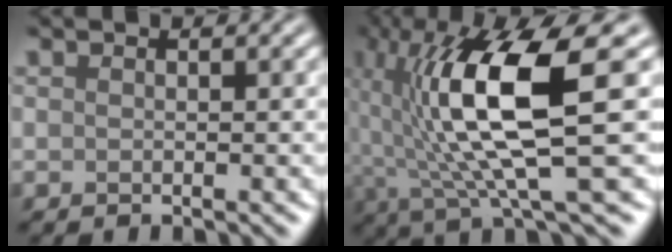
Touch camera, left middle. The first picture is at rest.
{"total": 10.6, "force": [1.0, 2.5, 10.3], "torque": [-0.185, 0.000, 0.032]}